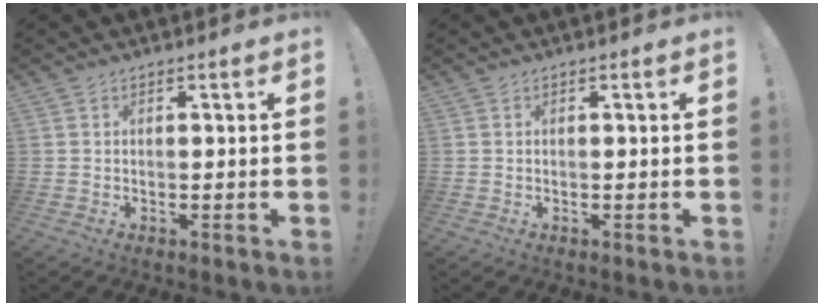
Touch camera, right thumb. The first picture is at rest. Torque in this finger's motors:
{"motor_torque": [-0.35, -0.35, -0.02, 0.21, 0.02]}